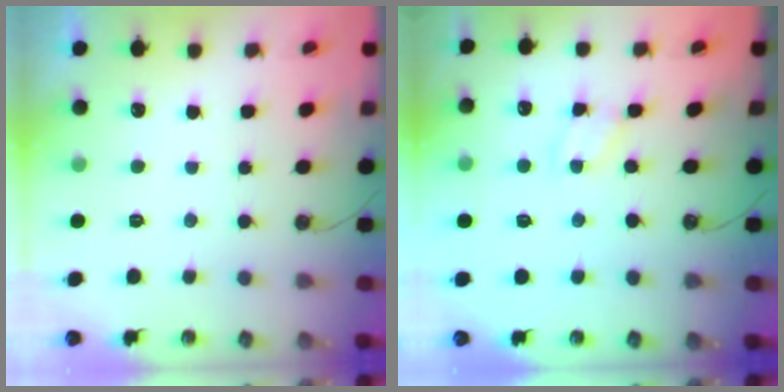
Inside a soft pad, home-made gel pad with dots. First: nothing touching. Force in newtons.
{"total": 1.9, "press": 1.9, "slide": 0.3}